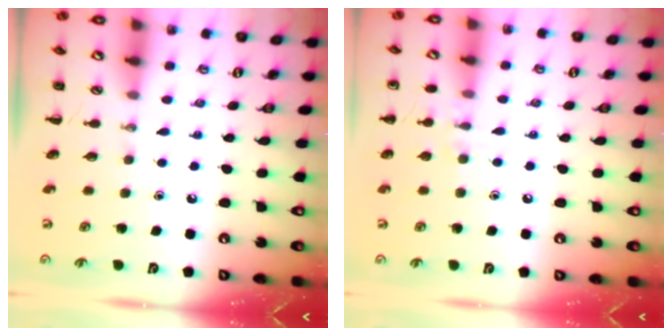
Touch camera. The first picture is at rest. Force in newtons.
{"total": 7.1, "press": 6.8, "slide": 2.1}